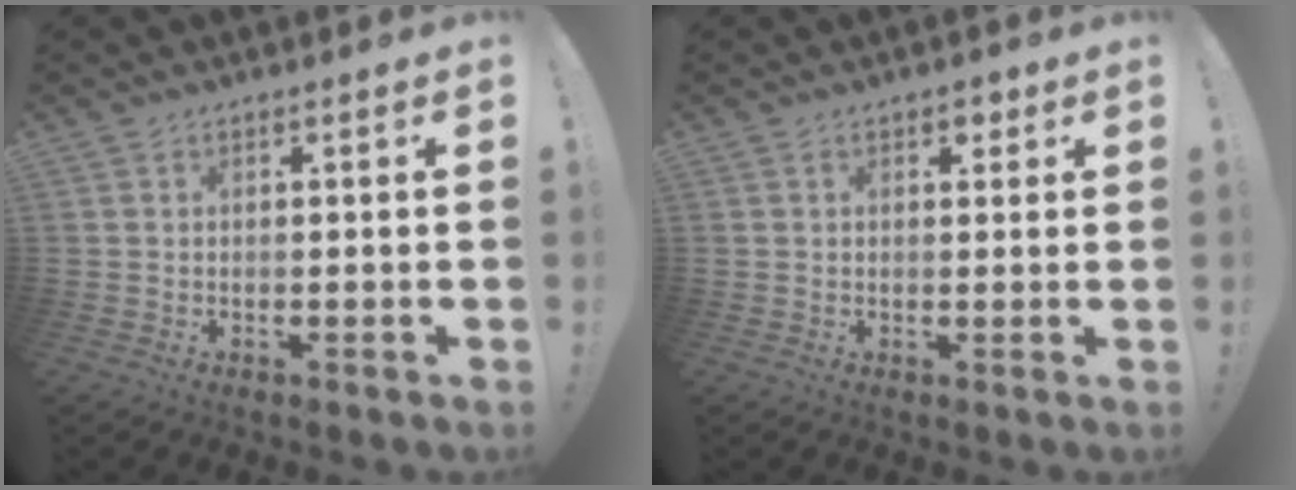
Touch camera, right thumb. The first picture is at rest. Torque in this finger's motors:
{"motor_torque": [0.11, 0.93, 0.40, 0.15, -0.04]}